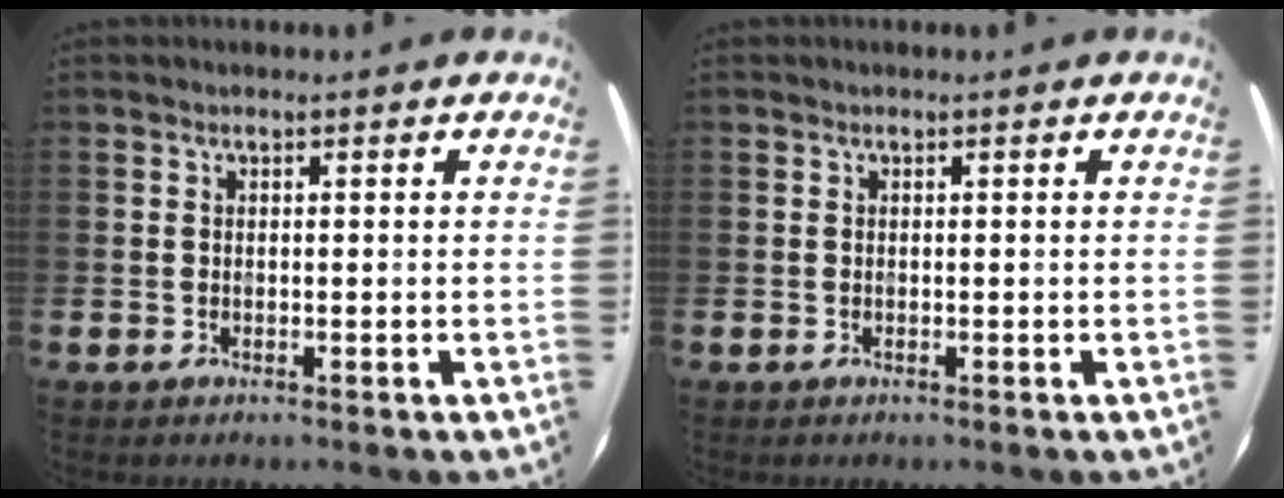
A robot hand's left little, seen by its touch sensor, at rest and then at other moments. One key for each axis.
{"total": 0.0}